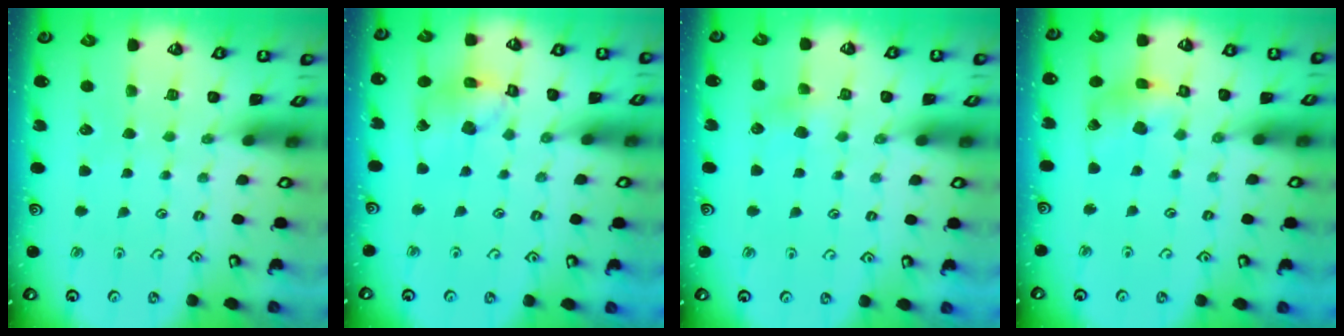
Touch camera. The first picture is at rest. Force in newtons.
{"total": 12.3, "press": 12.2, "slide": 1.6}
{"total": 4.1, "press": 4.0, "slide": 0.7}
{"total": 6.9, "press": 6.9, "slide": 0.8}